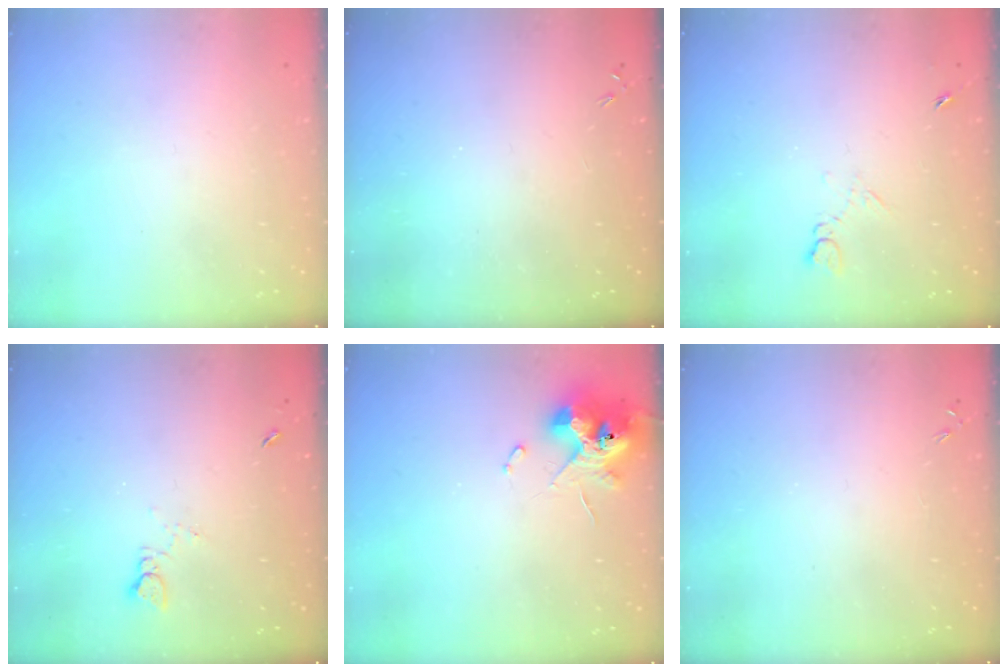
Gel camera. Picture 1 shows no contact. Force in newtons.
{"total": 0.0}
{"total": 4.2, "press": 4.2, "slide": 0.7}
{"total": 2.1, "press": 2.1, "slide": 0.3}
{"total": 10.2, "press": 10.2, "slide": 1.0}
{"total": 0.0}